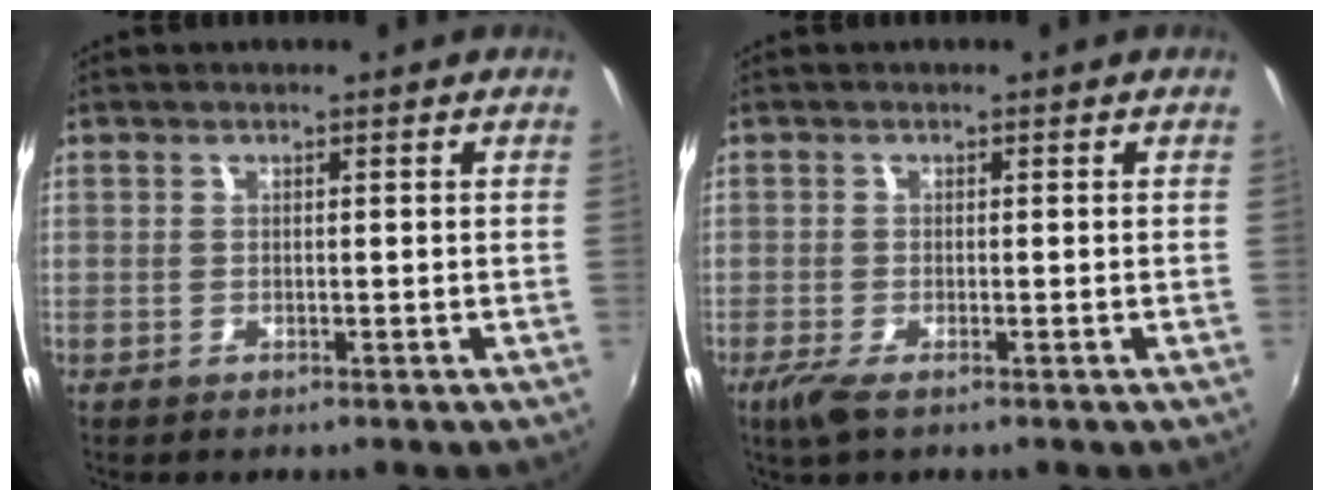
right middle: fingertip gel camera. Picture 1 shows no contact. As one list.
[{"total": 2.9, "force": [-1.7, 0.5, 2.3], "torque": [-0.050, -0.012, -0.033]}]